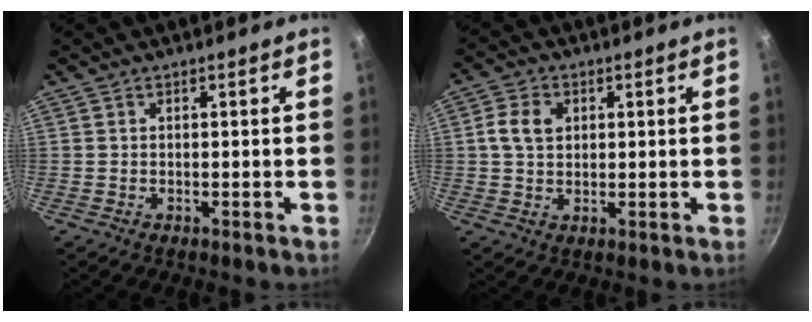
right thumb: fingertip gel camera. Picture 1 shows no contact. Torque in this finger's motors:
{"motor_torque": [-0.23, 0.27, 0.21, -0.04, 0.02]}